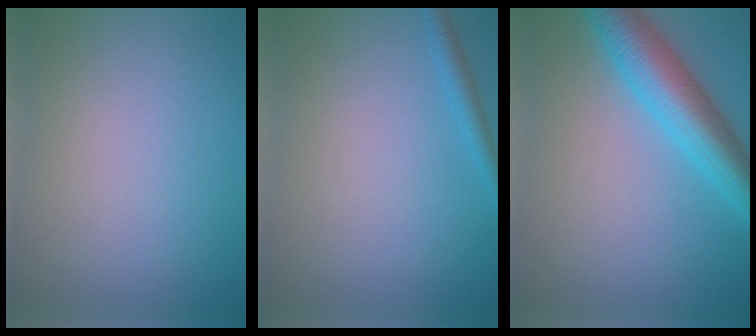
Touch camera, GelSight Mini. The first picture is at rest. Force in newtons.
{"total": 1.5, "press": 1.5, "slide": 0.1}
{"total": 6.6, "press": 6.6, "slide": 0.1}